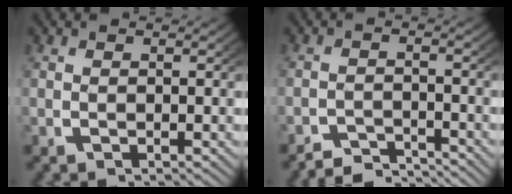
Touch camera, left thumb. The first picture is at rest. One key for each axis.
{"total": 3.4, "fx": -3.3, "fy": 0.6, "fz": 0.6, "tx": -0.006, "ty": -0.009, "tz": -0.064}